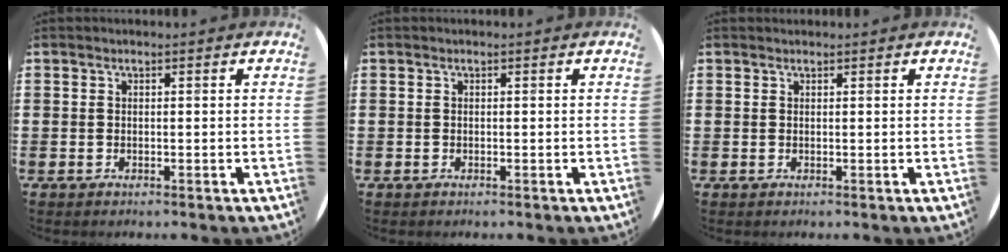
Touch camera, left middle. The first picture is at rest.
{"total": 0.0}
{"total": 0.0}